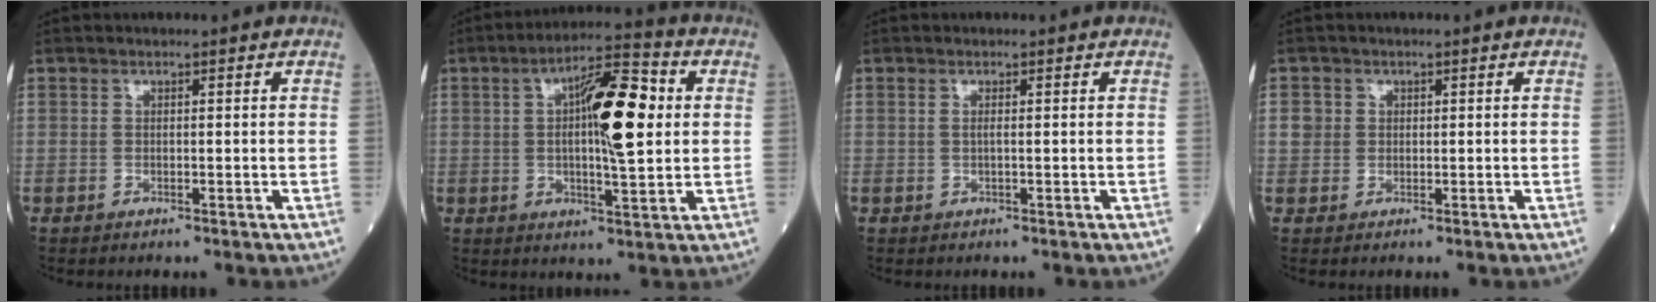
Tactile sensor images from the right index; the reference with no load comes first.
{"total": 12.4, "force": [2.0, 2.4, 12.0], "torque": [-0.194, 0.024, 0.027]}
{"total": 0.8, "force": [0.1, 0.0, 0.8], "torque": [-0.019, 0.000, -0.001]}
{"total": 1.8, "force": [0.2, 1.7, 0.4], "torque": [-0.002, 0.009, 0.003]}